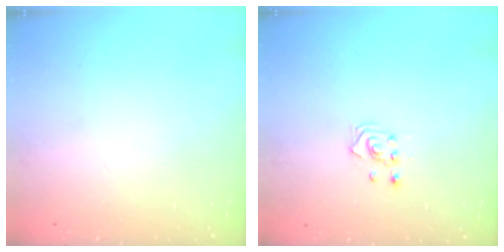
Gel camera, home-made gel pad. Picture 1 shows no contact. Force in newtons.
{"total": 2.3, "press": 2.3, "slide": 0.3}